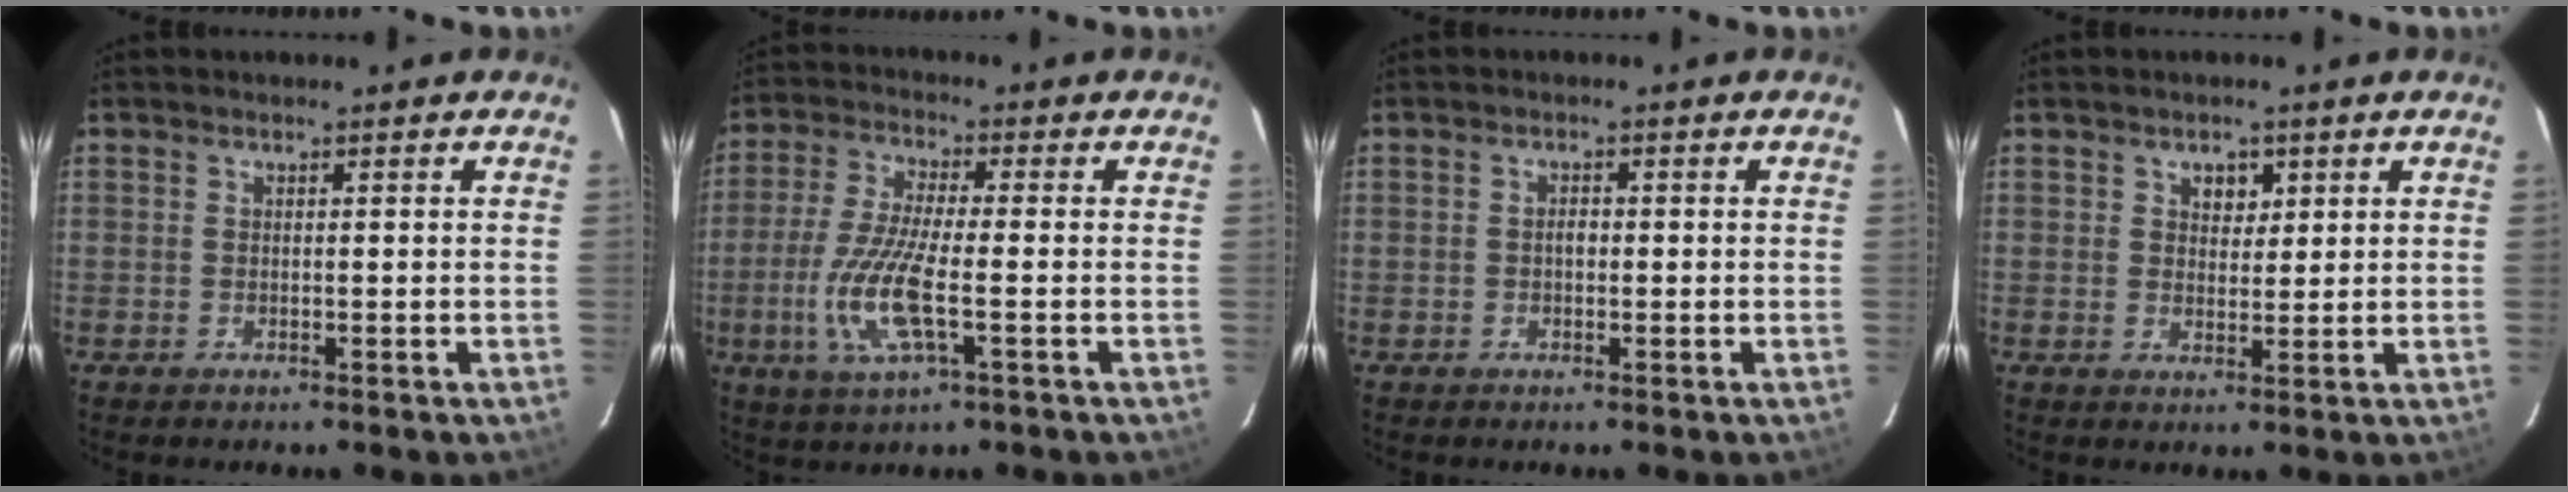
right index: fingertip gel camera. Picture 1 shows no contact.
{"total": 11.7, "force": [-3.0, 2.5, 11.0], "torque": [-0.233, -0.011, -0.060]}
{"total": 1.2, "force": [-0.2, 0.8, 0.9], "torque": [-0.015, 0.006, -0.005]}
{"total": 3.0, "force": [1.4, 2.2, 1.3], "torque": [-0.014, 0.006, 0.024]}